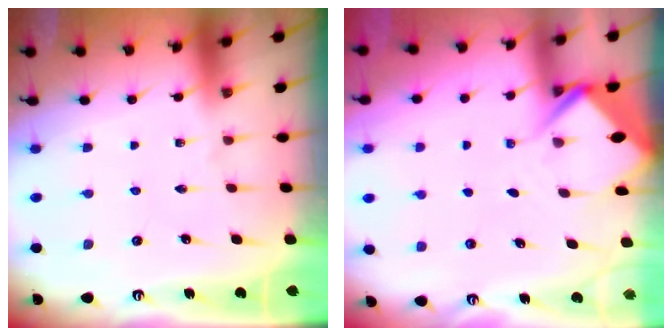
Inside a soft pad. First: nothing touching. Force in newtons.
{"total": 5.6, "press": 5.6, "slide": 0.6}